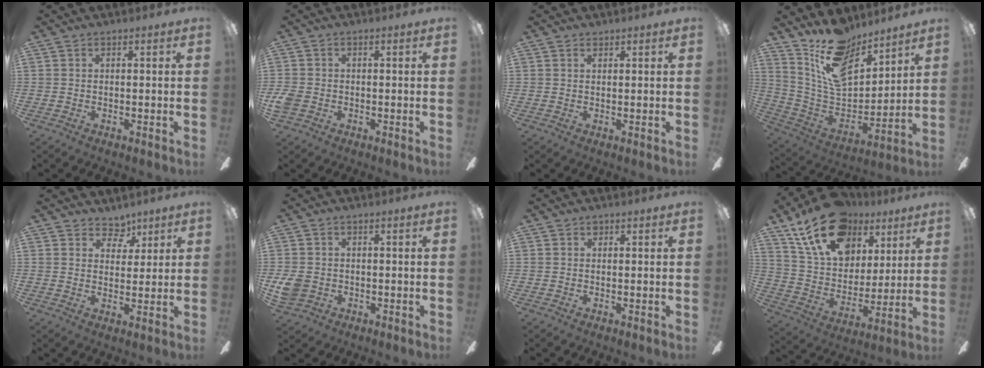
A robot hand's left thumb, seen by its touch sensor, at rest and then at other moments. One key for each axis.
{"total": 3.1, "fx": -1.0, "fy": 2.5, "fz": 1.6, "tx": -0.031, "ty": 0.007, "tz": -0.017}
{"total": 0.9, "fx": 0.8, "fy": 0.4, "fz": 0.2, "tx": -0.005, "ty": 0.001, "tz": 0.015}
{"total": 16.4, "fx": 12.5, "fy": 7.5, "fz": 7.5, "tx": -0.153, "ty": -0.076, "tz": 0.229}
{"total": 5.5, "fx": 4.1, "fy": 3.4, "fz": 1.4, "tx": -0.010, "ty": -0.024, "tz": 0.071}
{"total": 5.0, "fx": -0.7, "fy": 4.3, "fz": 2.4, "tx": -0.054, "ty": 0.004, "tz": -0.012}
{"total": 0.8, "fx": 0.5, "fy": 0.6, "fz": 0.2, "tx": -0.004, "ty": 0.003, "tz": 0.009}
{"total": 21.9, "fx": 12.9, "fy": 13.6, "fz": 11.2, "tx": -0.192, "ty": -0.056, "tz": 0.238}